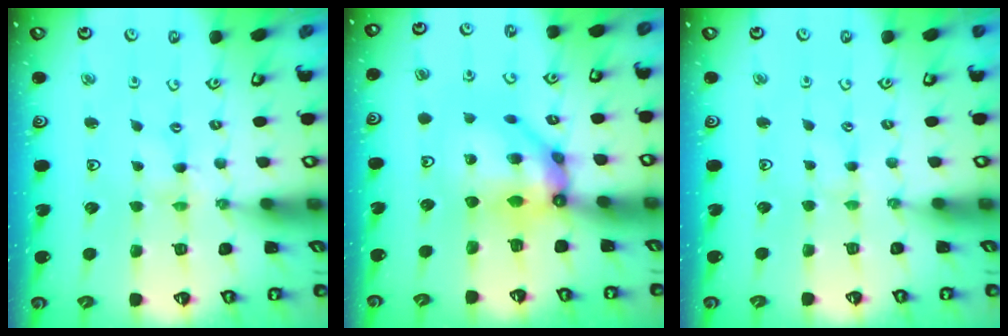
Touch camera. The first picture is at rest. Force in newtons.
{"total": 11.6, "press": 11.6, "slide": 0.7}
{"total": 0.8, "press": 0.8, "slide": 0.3}